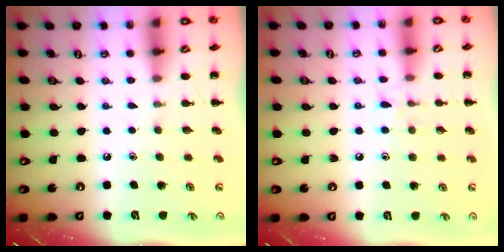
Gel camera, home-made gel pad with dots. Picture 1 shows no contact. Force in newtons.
{"total": 6.5, "press": 6.1, "slide": 2.4}